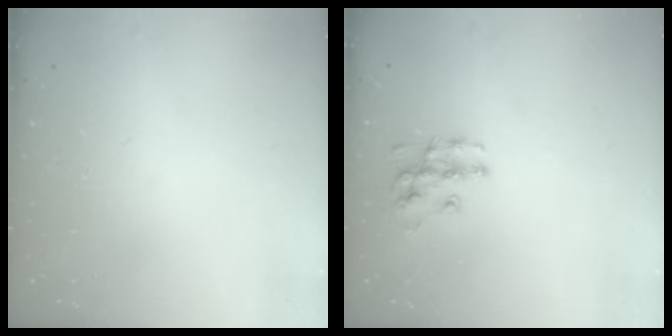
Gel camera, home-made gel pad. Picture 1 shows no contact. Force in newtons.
{"total": 10.0, "press": 10.0, "slide": 0.9}